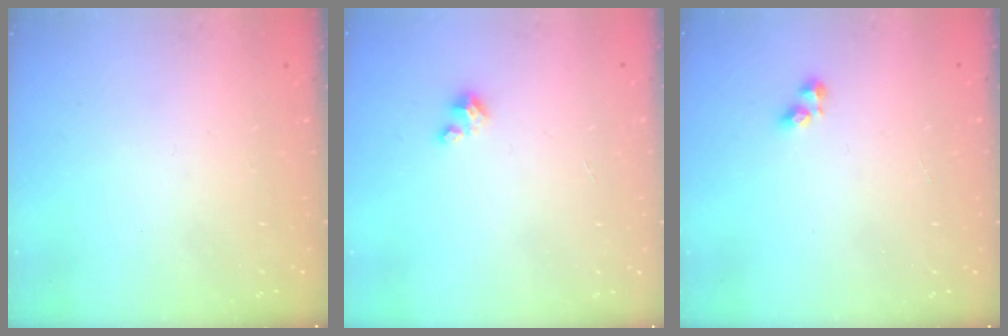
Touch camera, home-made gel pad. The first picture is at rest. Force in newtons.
{"total": 2.6, "press": 2.6, "slide": 0.2}
{"total": 3.6, "press": 3.6, "slide": 0.7}